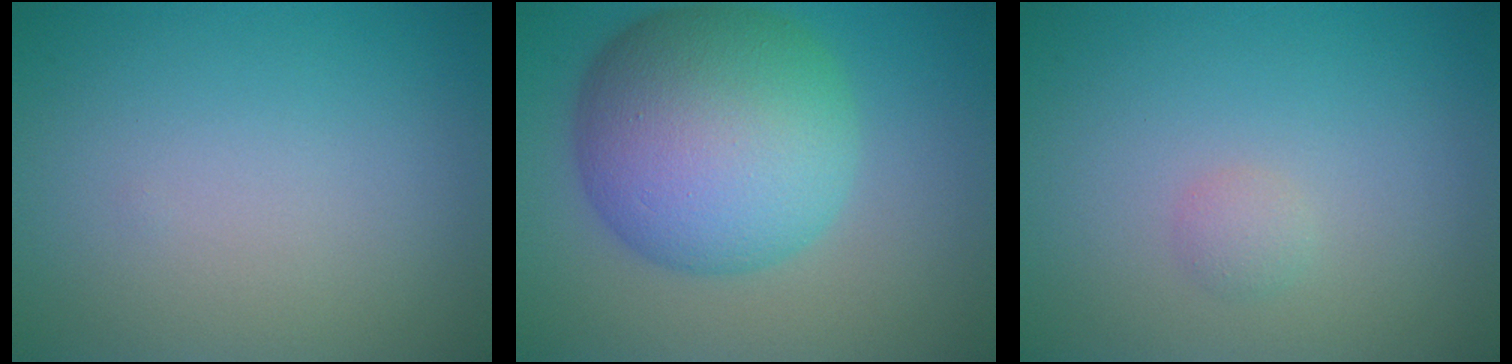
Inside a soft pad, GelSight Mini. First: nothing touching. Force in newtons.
{"total": 12.2, "press": 12.2, "slide": 0.2}
{"total": 0.9, "press": 0.9, "slide": 0.0}